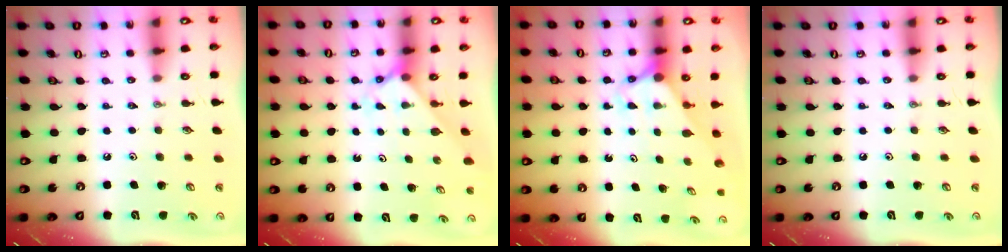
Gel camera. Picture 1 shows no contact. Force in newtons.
{"total": 2.3, "press": 2.3, "slide": 0.2}
{"total": 2.9, "press": 2.9, "slide": 0.0}
{"total": 0.0}